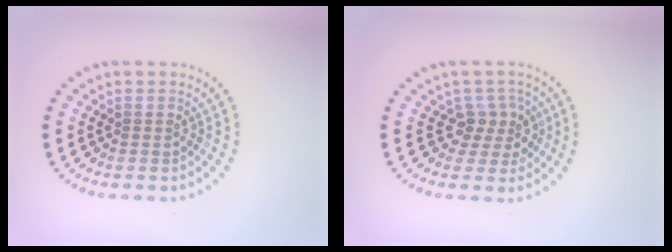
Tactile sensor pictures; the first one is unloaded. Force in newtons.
{"total": 2.5, "press": 1.9, "slide": 1.6}